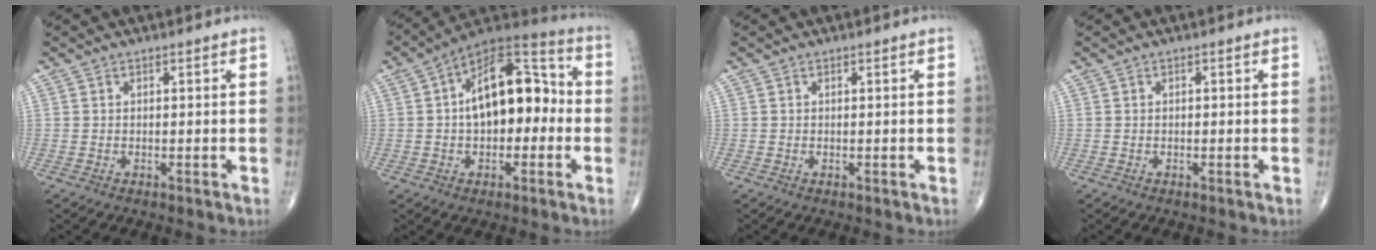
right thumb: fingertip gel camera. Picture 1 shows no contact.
{"total": 17.3, "force": [0.3, 9.8, 14.3], "torque": [-0.190, 0.044, -0.008]}
{"total": 0.0}
{"total": 0.0}